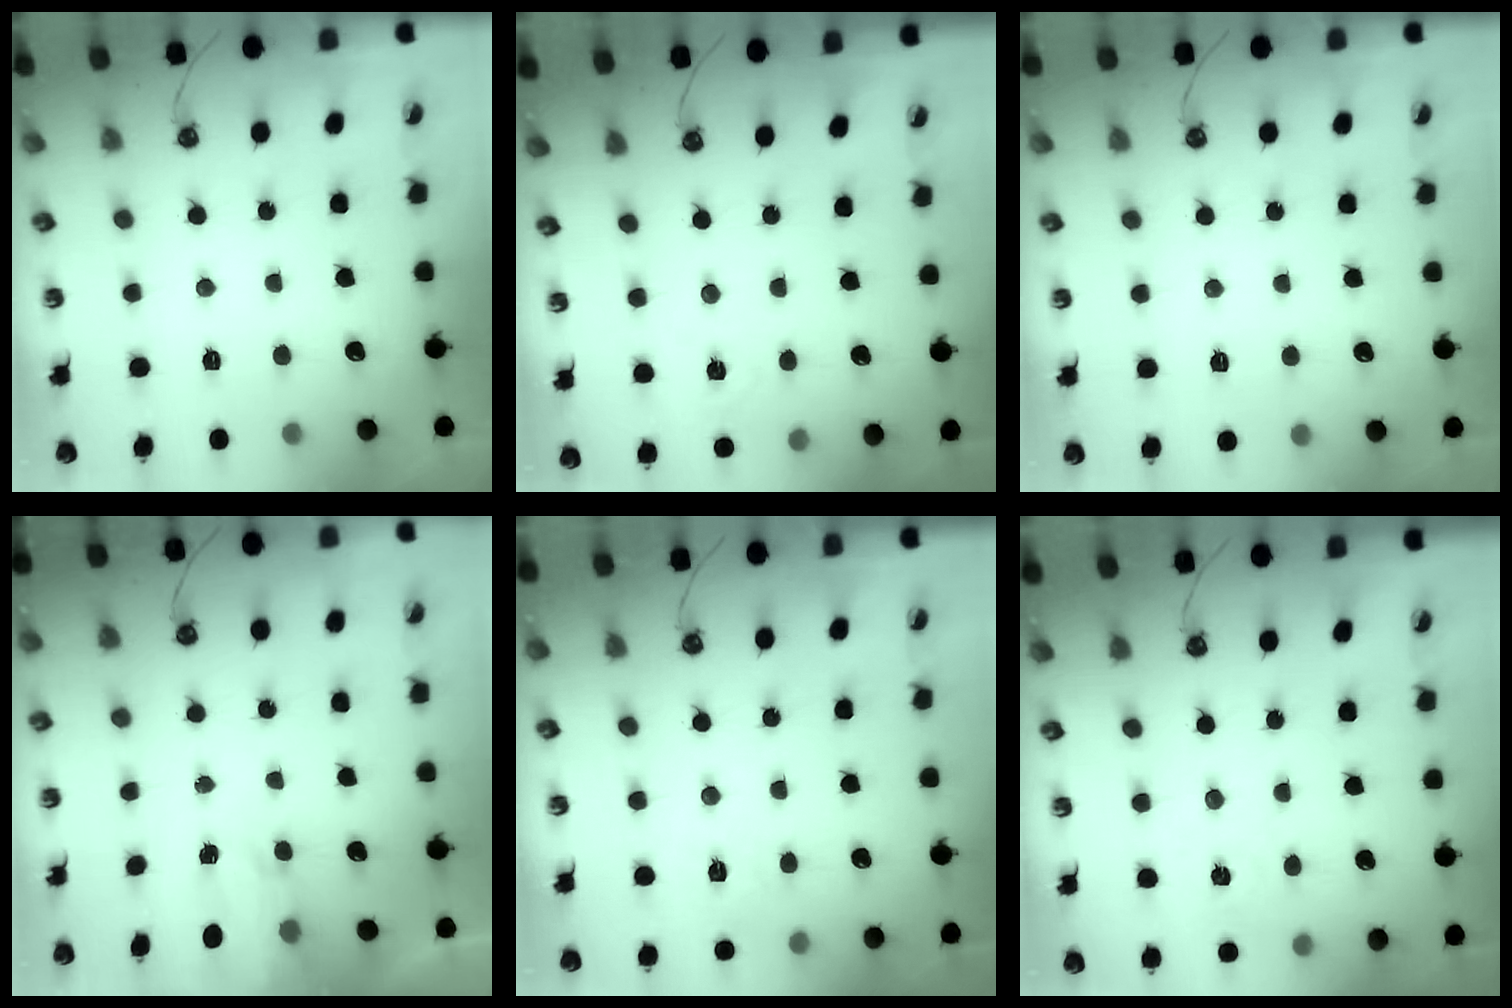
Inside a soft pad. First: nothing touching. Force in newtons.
{"total": 3.7, "press": 3.6, "slide": 0.5}
{"total": 2.8, "press": 2.8, "slide": 0.3}
{"total": 2.3, "press": 2.3, "slide": 0.2}
{"total": 5.2, "press": 5.1, "slide": 0.6}
{"total": 2.1, "press": 2.1, "slide": 0.2}